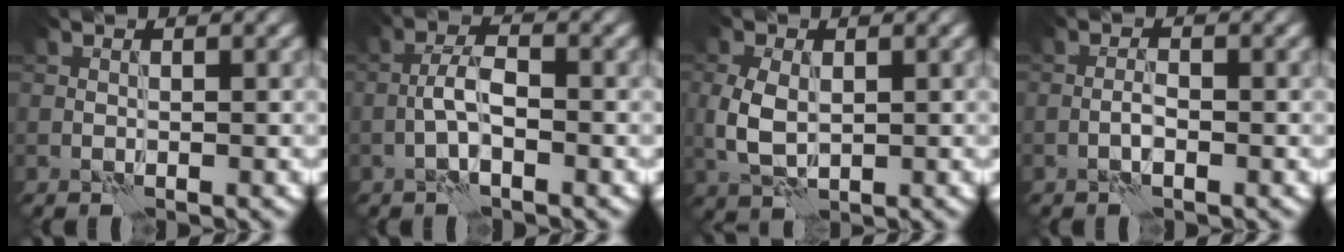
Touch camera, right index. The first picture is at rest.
{"total": 2.3, "force": [-0.8, 0.8, 2.1], "torque": [-0.042, 0.009, -0.022]}
{"total": 3.5, "force": [0.3, 2.4, 2.5], "torque": [-0.065, -0.001, 0.008]}
{"total": 0.9, "force": [-0.4, 0.3, 0.7], "torque": [-0.016, 0.003, -0.011]}